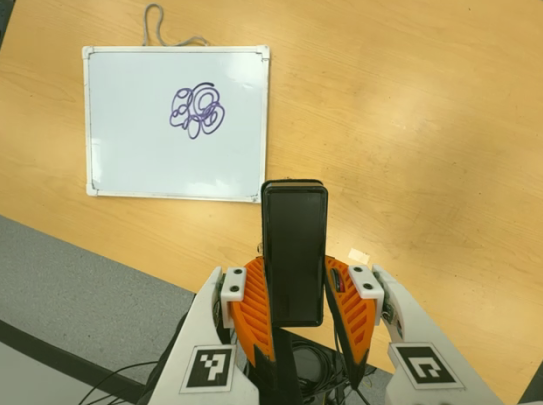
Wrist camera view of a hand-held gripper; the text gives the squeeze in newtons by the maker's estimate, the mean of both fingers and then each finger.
{"total": 4.8, "left": 3.3, "right": 6.2}